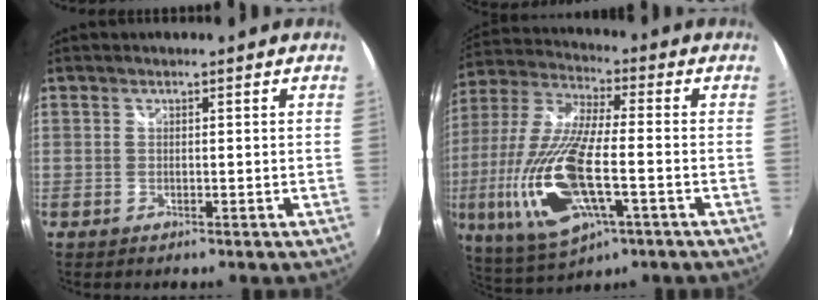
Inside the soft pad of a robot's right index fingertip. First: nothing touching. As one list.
[{"total": 21.4, "force": [-5.7, 7.3, 19.3], "torque": [-0.411, -0.032, -0.103]}]